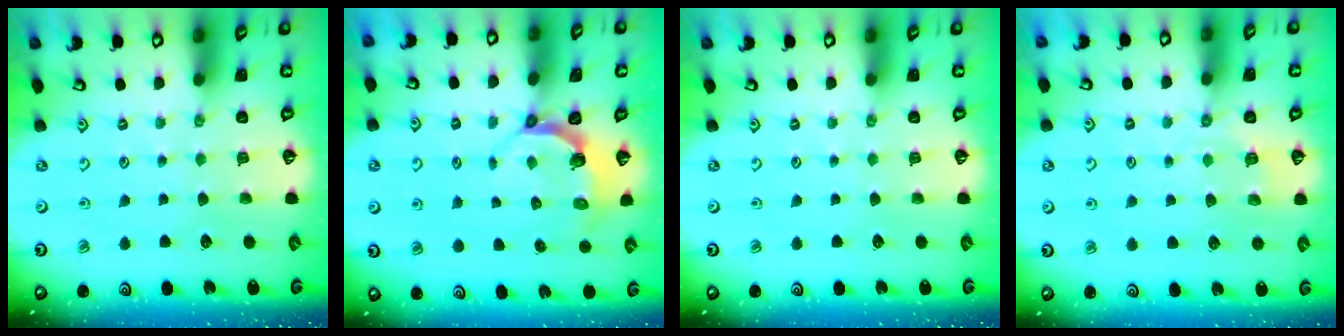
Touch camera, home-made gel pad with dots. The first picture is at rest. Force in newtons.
{"total": 4.7, "press": 3.7, "slide": 2.9}
{"total": 0.0}
{"total": 3.0, "press": 2.5, "slide": 1.6}